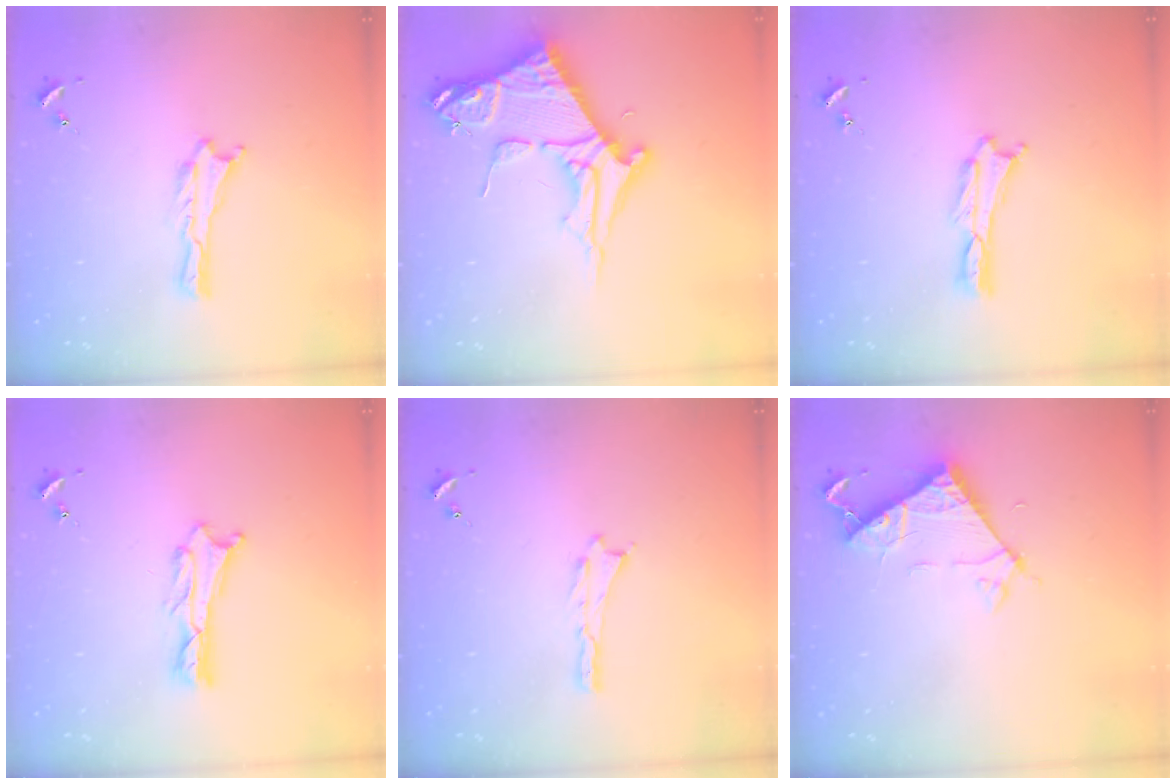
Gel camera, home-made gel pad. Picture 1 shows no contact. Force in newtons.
{"total": 11.0, "press": 10.9, "slide": 1.1}
{"total": 0.0}
{"total": 1.2, "press": 1.2, "slide": 0.2}
{"total": 0.0}
{"total": 6.9, "press": 6.9, "slide": 0.5}